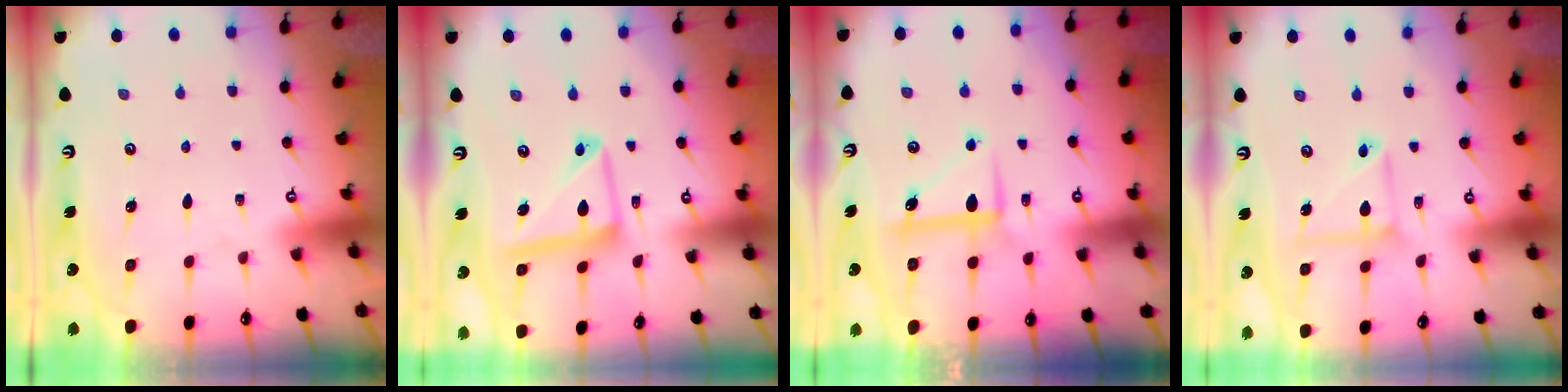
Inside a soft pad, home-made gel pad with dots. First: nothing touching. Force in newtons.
{"total": 13.6, "press": 13.5, "slide": 1.5}
{"total": 6.9, "press": 6.9, "slide": 0.1}
{"total": 7.6, "press": 7.6, "slide": 0.5}